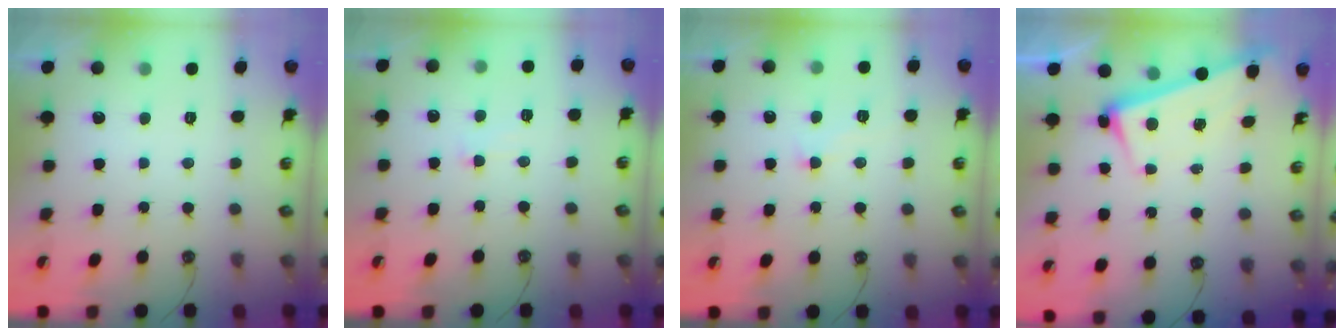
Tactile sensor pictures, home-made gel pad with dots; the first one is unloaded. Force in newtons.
{"total": 1.0, "press": 0.4, "slide": 0.9}
{"total": 1.6, "press": 1.4, "slide": 0.7}
{"total": 2.6, "press": 2.5, "slide": 0.7}